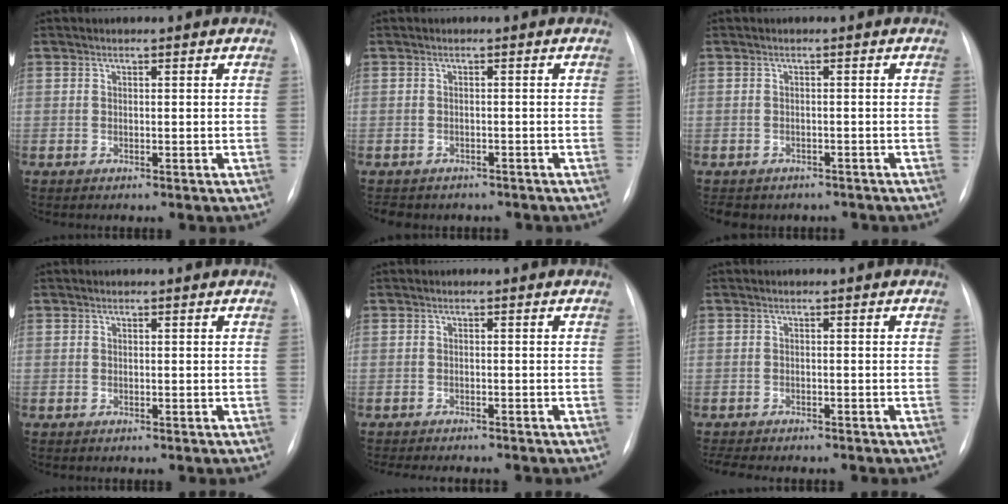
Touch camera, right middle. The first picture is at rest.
{"total": 6.9, "force": [-5.8, 3.2, 2.0], "torque": [-0.035, 0.003, -0.067]}
{"total": 8.4, "force": [-6.8, 4.4, 2.2], "torque": [-0.043, -0.001, -0.077]}
{"total": 0.0}
{"total": 8.4, "force": [-7.5, 1.4, 3.5], "torque": [-0.045, -0.009, -0.096]}
{"total": 7.1, "force": [-6.2, 1.7, 3.1], "torque": [-0.049, -0.006, -0.081]}